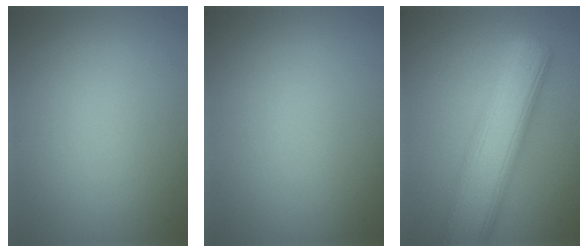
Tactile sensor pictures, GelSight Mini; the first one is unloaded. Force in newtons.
{"total": 0.0}
{"total": 8.3, "press": 8.3, "slide": 0.3}